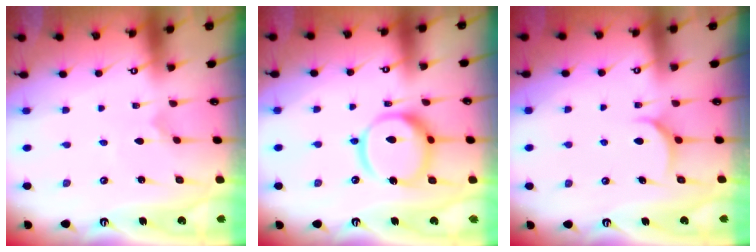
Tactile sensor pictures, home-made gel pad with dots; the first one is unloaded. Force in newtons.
{"total": 16.6, "press": 16.5, "slide": 1.7}
{"total": 4.6, "press": 4.6, "slide": 0.5}